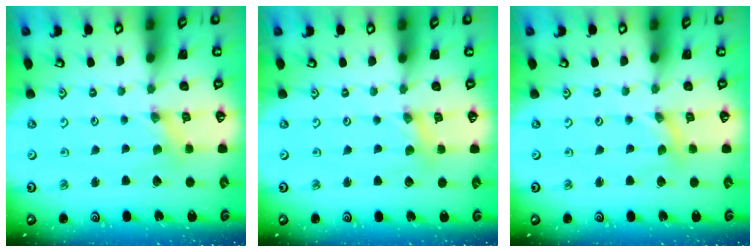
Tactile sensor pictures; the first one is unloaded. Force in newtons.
{"total": 1.4, "press": 1.4, "slide": 0.2}
{"total": 0.0}